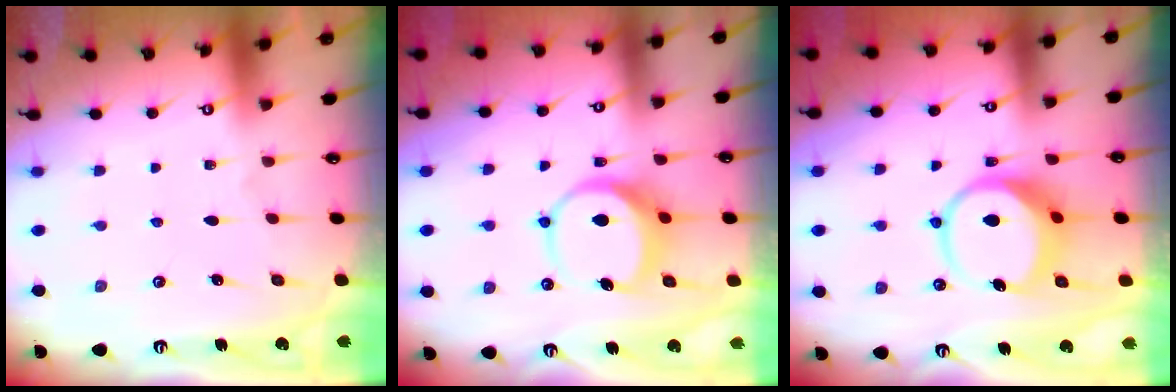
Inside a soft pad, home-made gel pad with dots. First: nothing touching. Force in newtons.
{"total": 8.4, "press": 8.3, "slide": 1.2}
{"total": 10.2, "press": 10.2, "slide": 0.8}